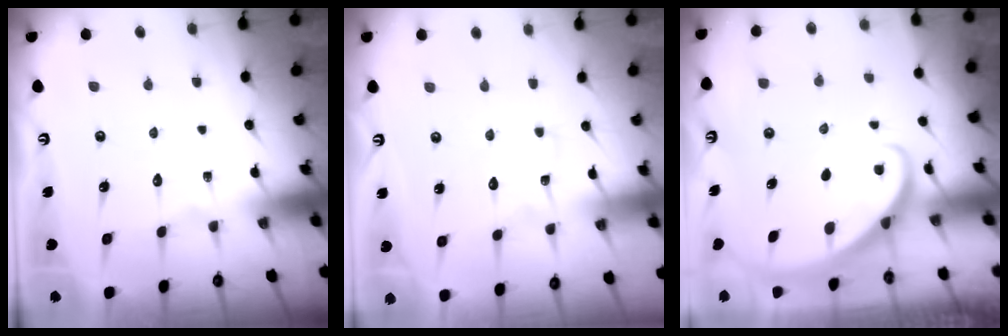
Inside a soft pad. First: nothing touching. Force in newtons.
{"total": 1.1, "press": 1.1, "slide": 0.2}
{"total": 2.9, "press": 2.9, "slide": 0.2}